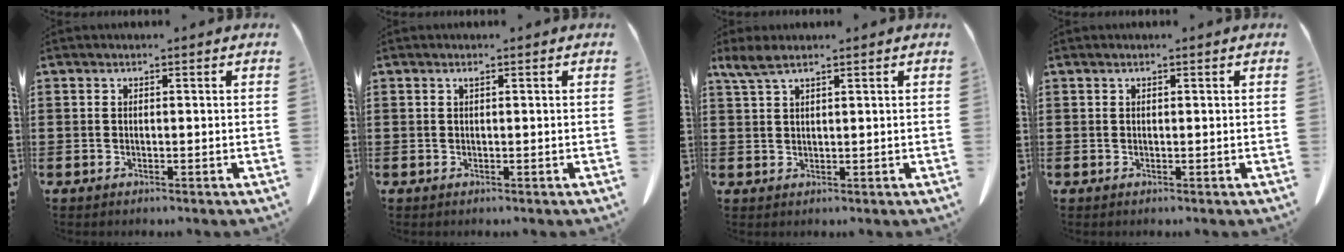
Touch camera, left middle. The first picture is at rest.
{"total": 0.5, "force": [0.3, 0.0, 0.5], "torque": [-0.010, -0.001, 0.006]}
{"total": 3.0, "force": [2.0, 0.6, 2.1], "torque": [-0.054, -0.001, 0.034]}
{"total": 0.0}